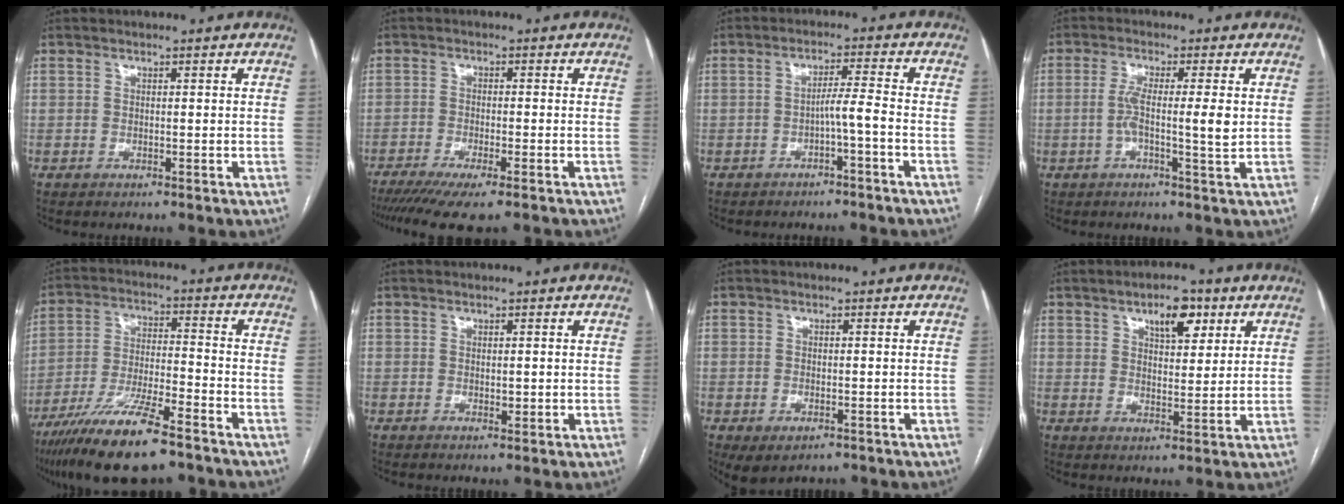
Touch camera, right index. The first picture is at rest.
{"total": 10.2, "force": [-7.7, 1.2, 6.6], "torque": [-0.098, -0.019, -0.120]}
{"total": 3.5, "force": [-1.6, -0.4, 3.1], "torque": [-0.048, 0.008, -0.027]}
{"total": 5.7, "force": [0.0, 0.1, 5.7], "torque": [-0.104, -0.003, -0.004]}
{"total": 15.0, "force": [-10.6, 2.2, 10.4], "torque": [-0.208, -0.033, -0.190]}
{"total": 1.3, "force": [0.1, 0.7, 1.1], "torque": [-0.015, -0.004, 0.005]}
{"total": 3.9, "force": [-2.1, 2.2, 2.4], "torque": [-0.043, -0.007, -0.022]}
{"total": 6.6, "force": [3.6, 2.8, 4.8], "torque": [-0.074, 0.007, 0.056]}